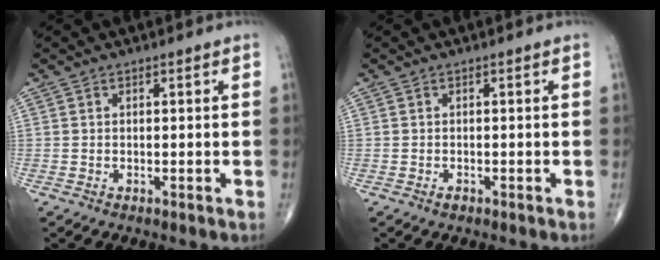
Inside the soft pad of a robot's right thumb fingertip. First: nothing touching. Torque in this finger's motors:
{"motor_torque": [-0.27, 0.08, -0.08, 0.00, 0.02]}